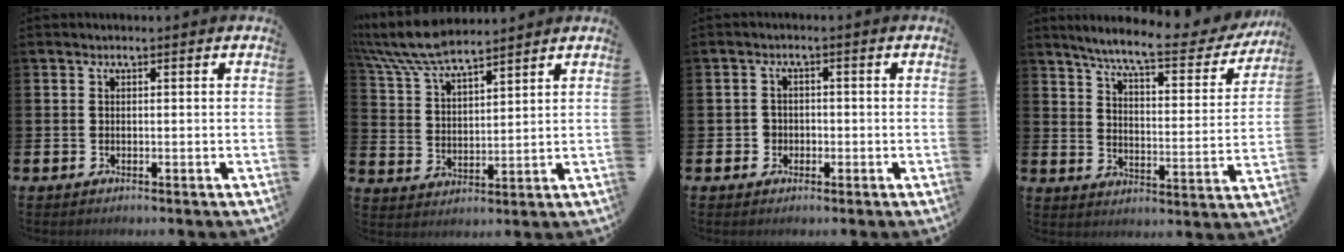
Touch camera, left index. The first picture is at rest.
{"total": 7.7, "force": [7.1, 1.3, 2.8], "torque": [-0.085, -0.029, 0.129]}
{"total": 1.9, "force": [-0.7, 1.8, 0.1], "torque": [-0.008, 0.005, -0.019]}
{"total": 7.9, "force": [6.8, 0.9, 3.9], "torque": [-0.100, -0.046, 0.109]}